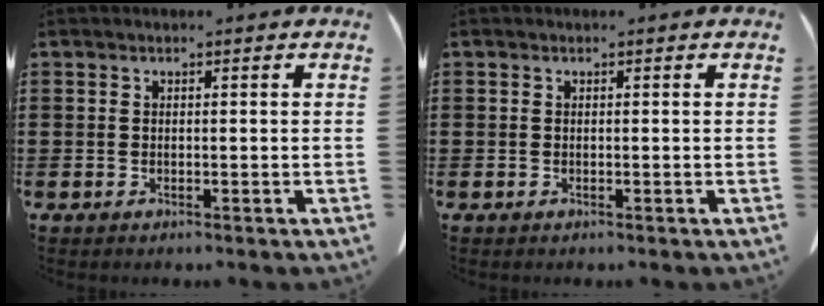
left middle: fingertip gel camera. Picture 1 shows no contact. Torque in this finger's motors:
{"motor_torque": [-1.97, -0.17, 0.05, -0.01]}